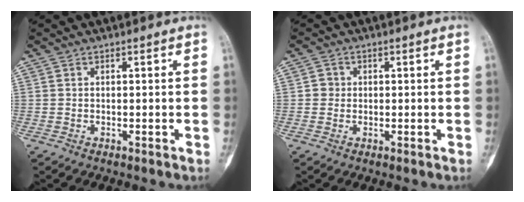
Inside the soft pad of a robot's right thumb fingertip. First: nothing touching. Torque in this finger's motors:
{"motor_torque": [0.23, 0.34, 0.10, -0.20, -0.02]}